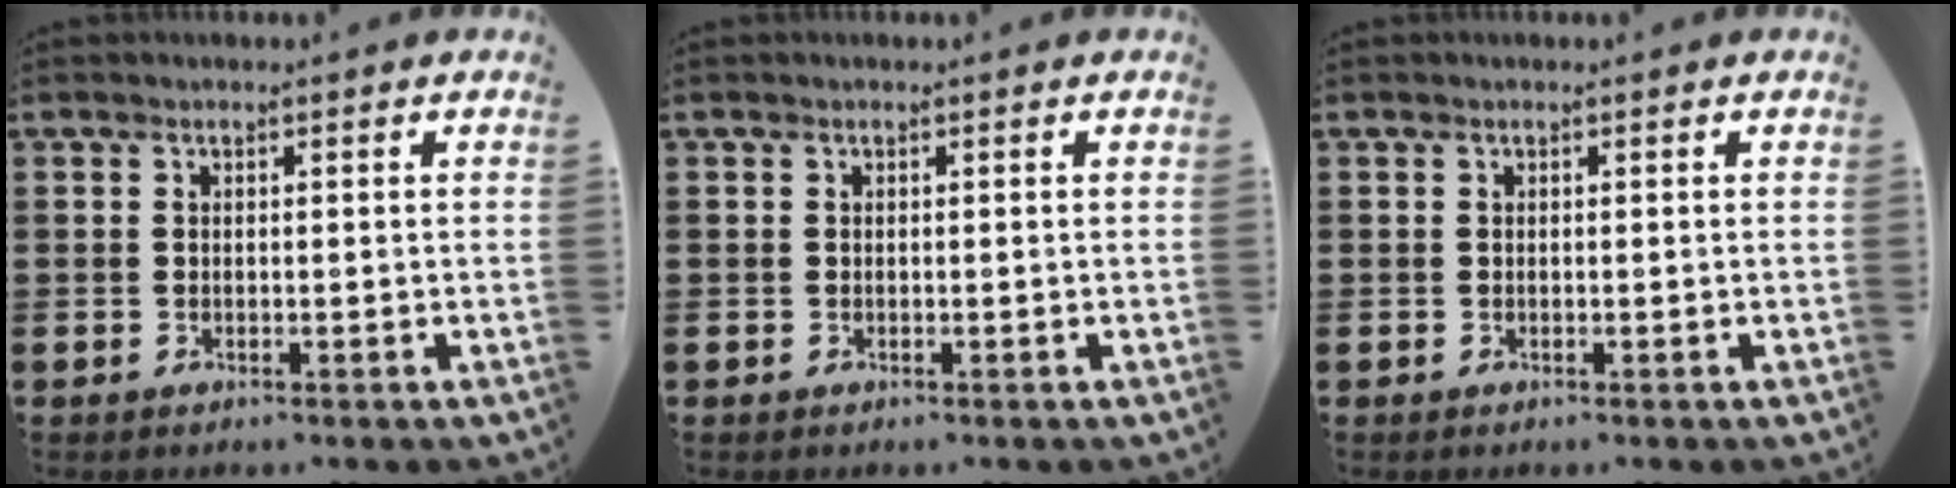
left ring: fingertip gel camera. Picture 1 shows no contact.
{"total": 0.0}
{"total": 0.0}